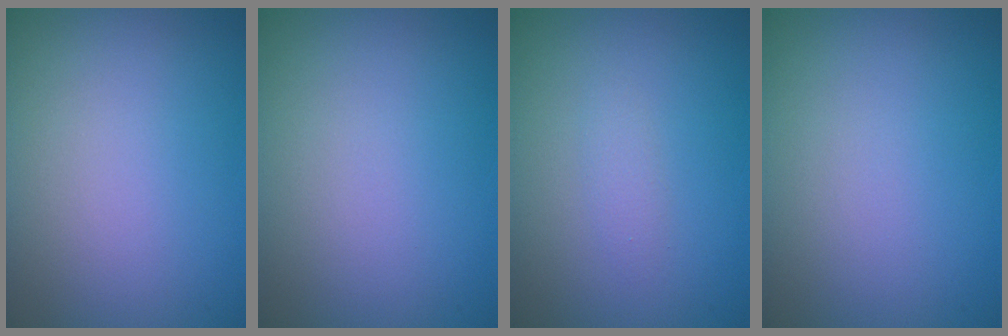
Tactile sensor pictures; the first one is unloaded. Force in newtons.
{"total": 0.0}
{"total": 0.9, "press": 0.9, "slide": 0.0}
{"total": 0.0}